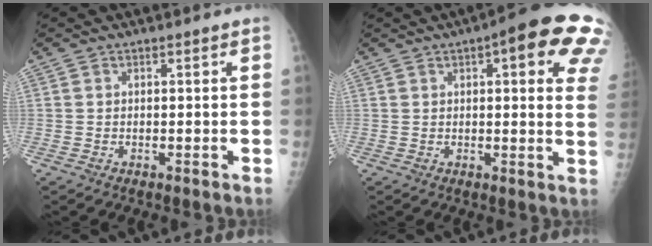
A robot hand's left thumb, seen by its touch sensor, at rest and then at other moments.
{"total": 17.6, "force": [7.9, 4.9, 15.0], "torque": [-0.163, -0.011, 0.080]}